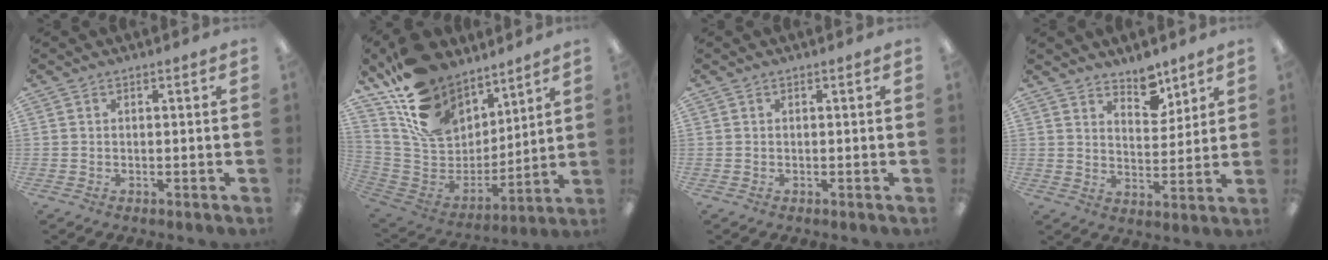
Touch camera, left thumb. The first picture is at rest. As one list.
[{"total": 17.3, "force": [11.4, 11.4, 6.4], "torque": [-0.138, -0.071, 0.221]}, {"total": 0.0}, {"total": 7.3, "force": [6.2, 3.2, 2.0], "torque": [-0.010, -0.046, 0.110]}]